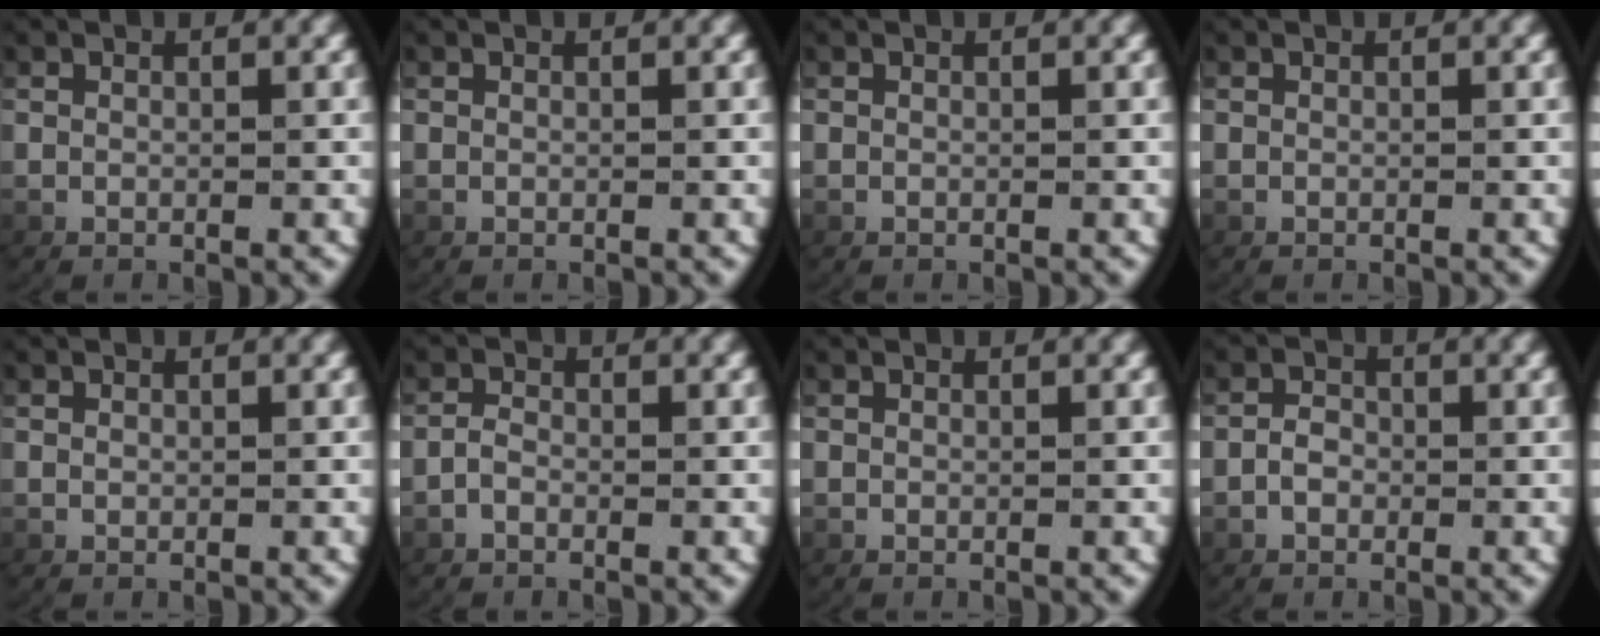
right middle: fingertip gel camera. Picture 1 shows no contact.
{"total": 0.0}
{"total": 0.0}
{"total": 0.0}
{"total": 0.0}
{"total": 0.9, "force": [-0.7, 0.3, 0.5], "torque": [-0.020, -0.005, -0.011]}
{"total": 0.0}
{"total": 1.1, "force": [-0.6, 0.7, 0.6], "torque": [-0.022, -0.005, -0.007]}